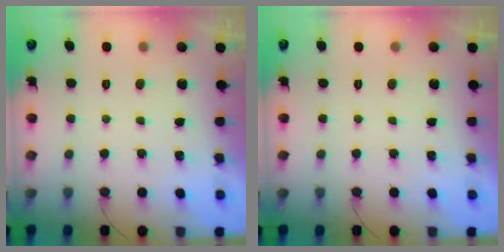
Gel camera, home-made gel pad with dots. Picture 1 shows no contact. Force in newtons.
{"total": 0.0}